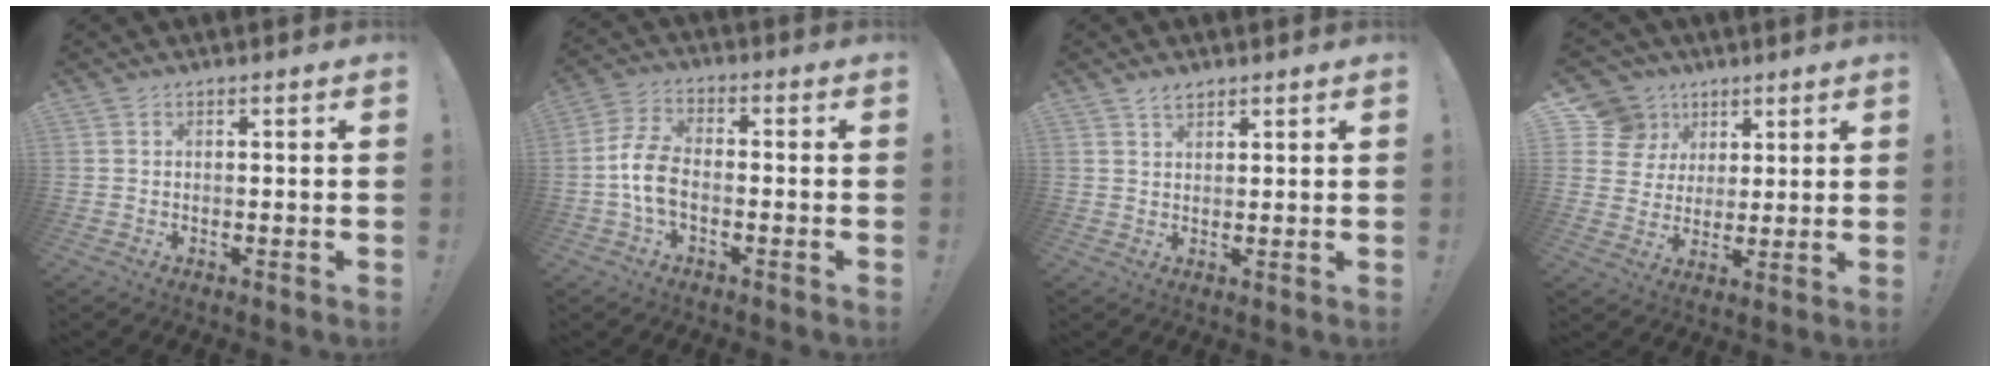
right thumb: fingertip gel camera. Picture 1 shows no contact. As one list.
[{"total": 9.1, "force": [-2.5, 5.1, 7.1], "torque": [-0.147, 0.011, -0.041]}, {"total": 2.8, "force": [2.2, 1.3, 1.1], "torque": [-0.011, -0.013, 0.038]}, {"total": 11.4, "force": [4.8, 9.9, 3.1], "torque": [-0.042, -0.022, 0.101]}]